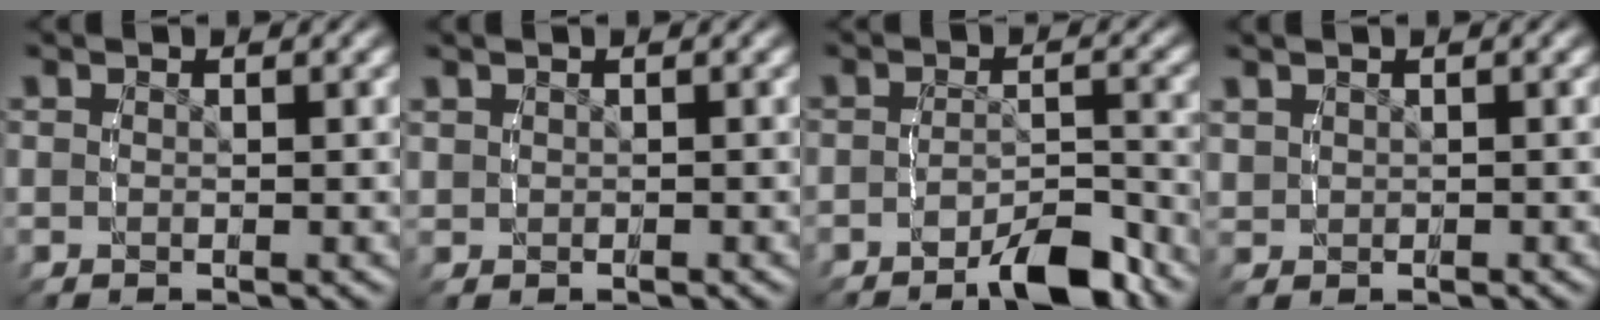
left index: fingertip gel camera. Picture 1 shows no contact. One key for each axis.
{"total": 0.8, "fx": 0.6, "fy": -0.5, "fz": -0.2, "tx": 0.002, "ty": 0.007, "tz": 0.011}
{"total": 3.9, "fx": -3.2, "fy": 1.2, "fz": 1.9, "tx": -0.031, "ty": -0.002, "tz": -0.060}
{"total": 1.2, "fx": 1.1, "fy": 0.2, "fz": 0.2, "tx": -0.006, "ty": 0.007, "tz": 0.021}